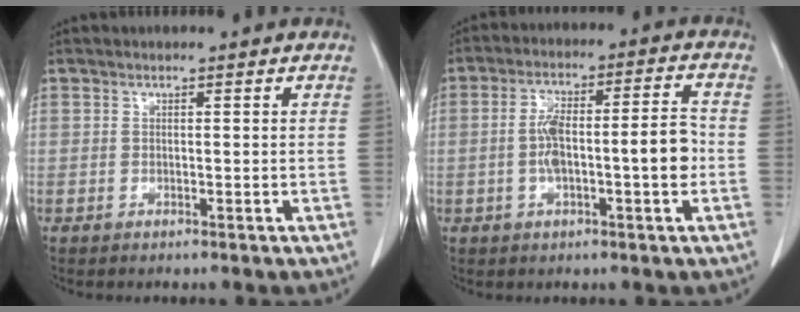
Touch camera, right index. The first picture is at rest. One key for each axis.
{"total": 9.8, "fx": -1.3, "fy": 2.0, "fz": 9.5, "tx": -0.166, "ty": 0.030, "tz": -0.019}